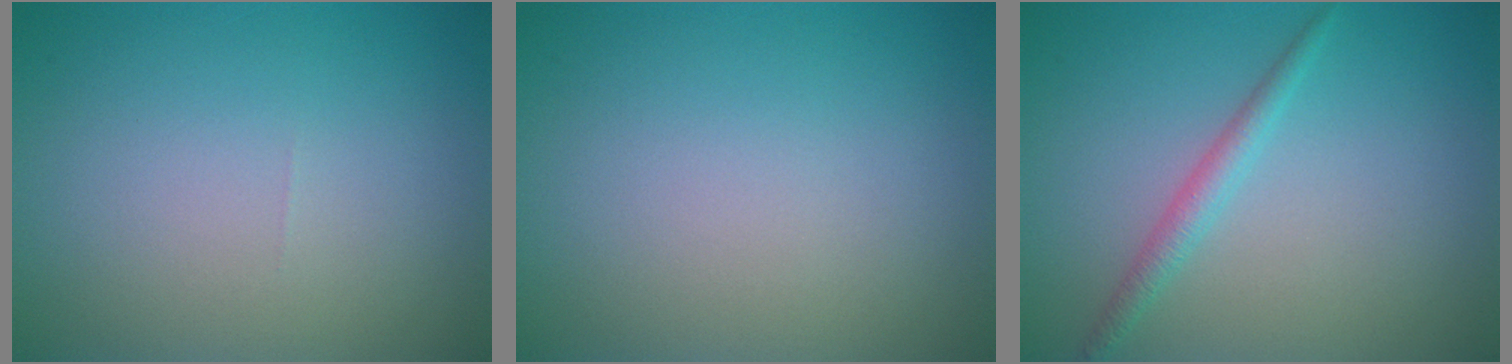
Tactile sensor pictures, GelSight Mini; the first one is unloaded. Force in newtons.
{"total": 0.0}
{"total": 1.7, "press": 1.7, "slide": 0.0}